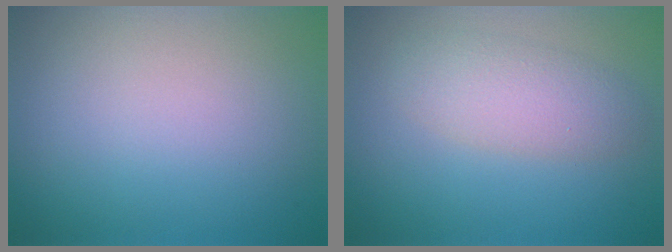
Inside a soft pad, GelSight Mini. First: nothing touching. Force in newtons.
{"total": 3.5, "press": 3.5, "slide": 0.1}